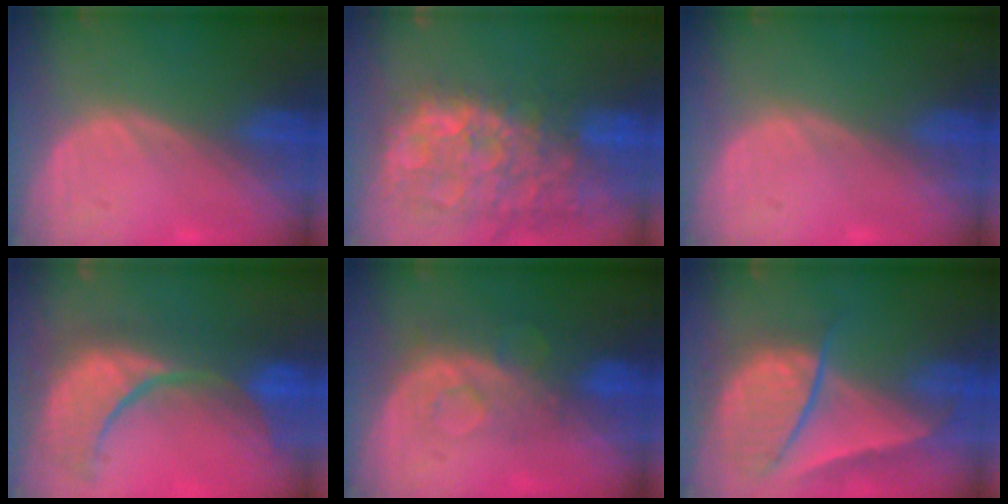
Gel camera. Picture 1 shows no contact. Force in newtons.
{"total": 14.9, "press": 12.1, "slide": 8.8}
{"total": 0.0}
{"total": 12.3, "press": 11.1, "slide": 5.3}
{"total": 8.4, "press": 7.0, "slide": 4.5}
{"total": 9.4, "press": 8.1, "slide": 4.8}